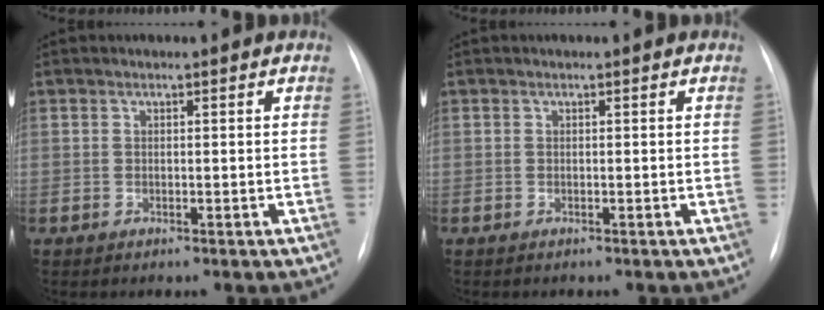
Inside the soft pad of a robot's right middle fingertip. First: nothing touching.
{"total": 0.0}